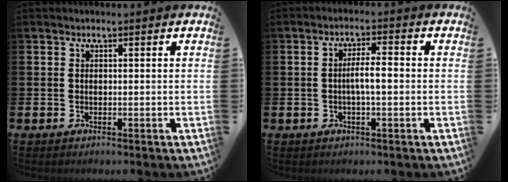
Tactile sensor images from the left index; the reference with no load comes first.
{"total": 3.4, "force": [-0.4, 0.8, 3.2], "torque": [-0.062, 0.006, -0.009]}